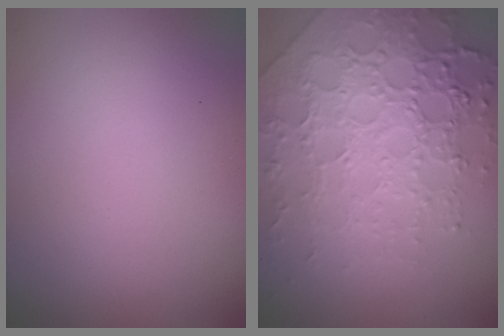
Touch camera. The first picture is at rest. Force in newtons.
{"total": 8.0, "press": 5.5, "slide": 5.9}